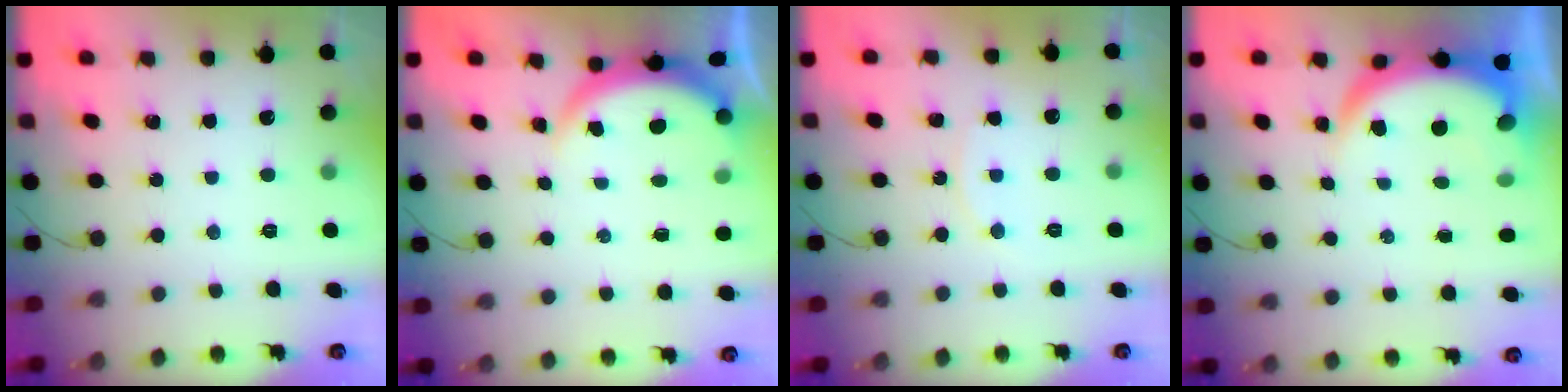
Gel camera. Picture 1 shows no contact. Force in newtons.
{"total": 3.7, "press": 3.7, "slide": 0.5}
{"total": 7.0, "press": 7.0, "slide": 0.6}
{"total": 6.9, "press": 6.9, "slide": 0.7}